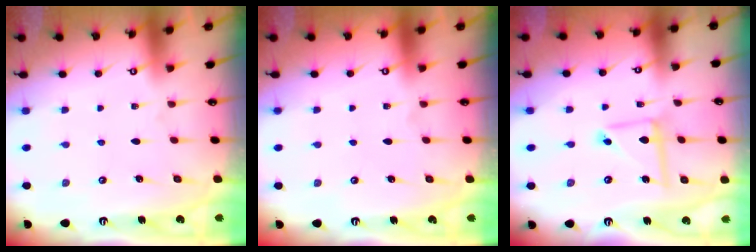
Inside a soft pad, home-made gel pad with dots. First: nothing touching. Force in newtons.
{"total": 0.0}
{"total": 7.2, "press": 7.2, "slide": 0.7}